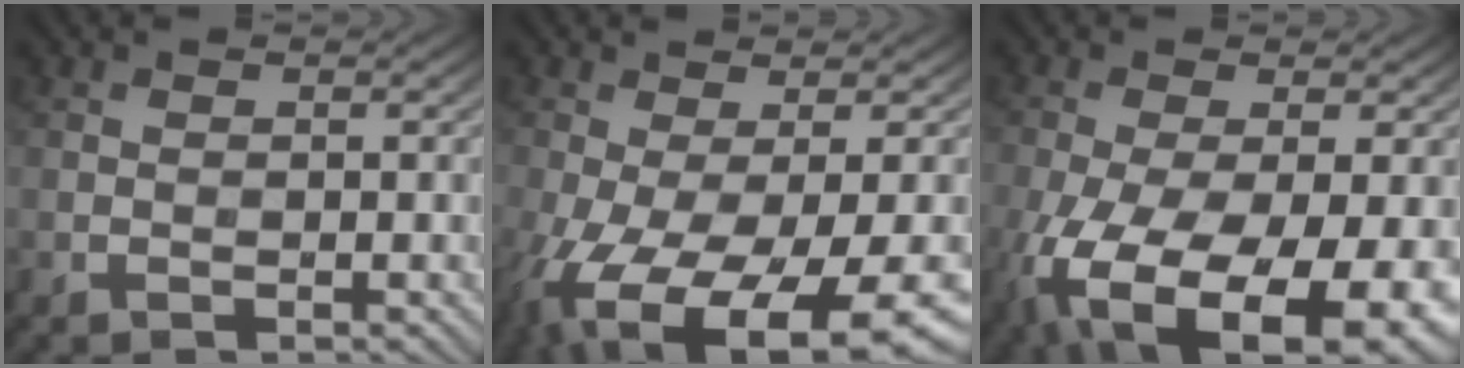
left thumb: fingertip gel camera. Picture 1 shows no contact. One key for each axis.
{"total": 12.4, "fx": -5.4, "fy": 4.2, "fz": 10.4, "tx": -0.209, "ty": -0.041, "tz": -0.069}
{"total": 16.2, "fx": -7.1, "fy": 7.0, "fz": 12.7, "tx": -0.265, "ty": -0.056, "tz": -0.093}